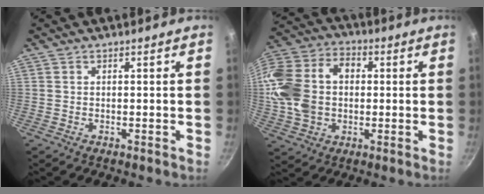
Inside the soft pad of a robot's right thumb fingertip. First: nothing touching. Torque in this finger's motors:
{"motor_torque": [1.36, 3.33, 1.31, -0.28, 0.55]}